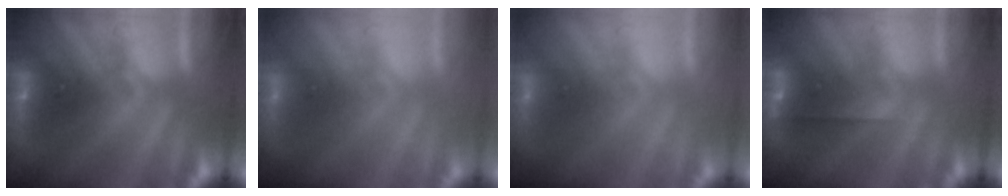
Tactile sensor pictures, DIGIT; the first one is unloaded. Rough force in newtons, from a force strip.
{"total": 2.8}
{"total": 2.8}
{"total": 2.6}